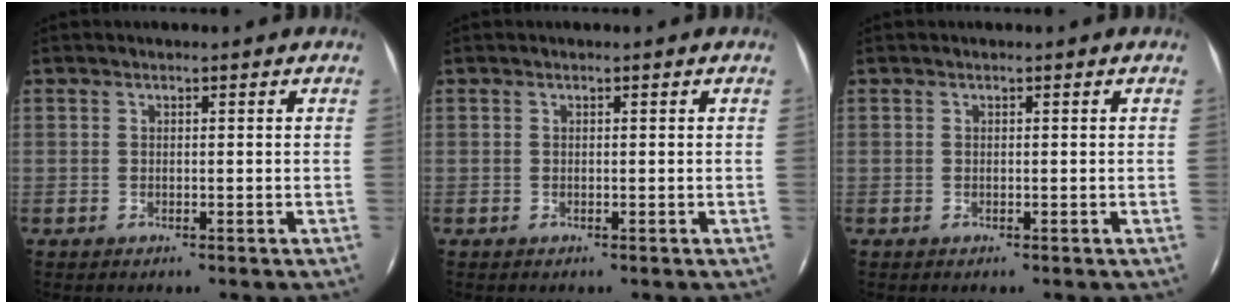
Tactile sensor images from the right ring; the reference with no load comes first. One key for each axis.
{"total": 0.0}
{"total": 0.0}